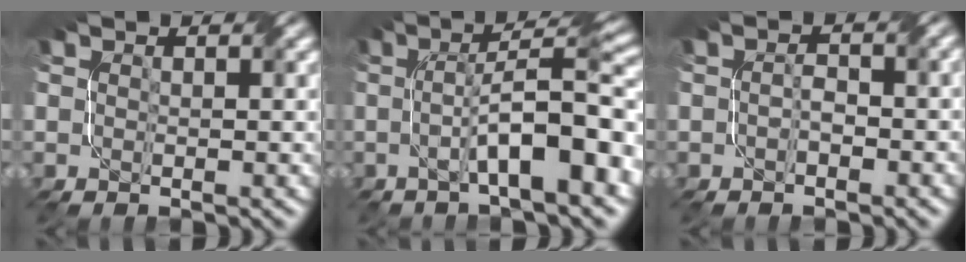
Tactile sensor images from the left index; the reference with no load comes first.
{"total": 9.0, "force": [-1.6, 1.9, 8.6], "torque": [-0.123, 0.020, -0.029]}
{"total": 1.7, "force": [-0.7, 0.8, 1.2], "torque": [-0.023, 0.002, -0.013]}